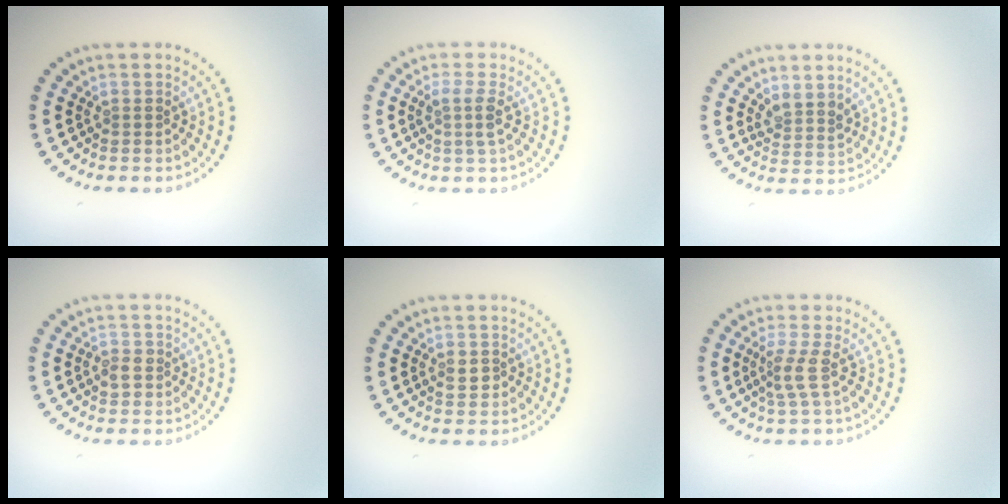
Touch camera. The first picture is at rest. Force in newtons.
{"total": 1.9, "press": 1.6, "slide": 1.1}
{"total": 2.1, "press": 1.7, "slide": 1.3}
{"total": 1.6, "press": 1.6, "slide": 0.3}
{"total": 1.4, "press": 1.4, "slide": 0.1}
{"total": 2.2, "press": 1.6, "slide": 1.4}